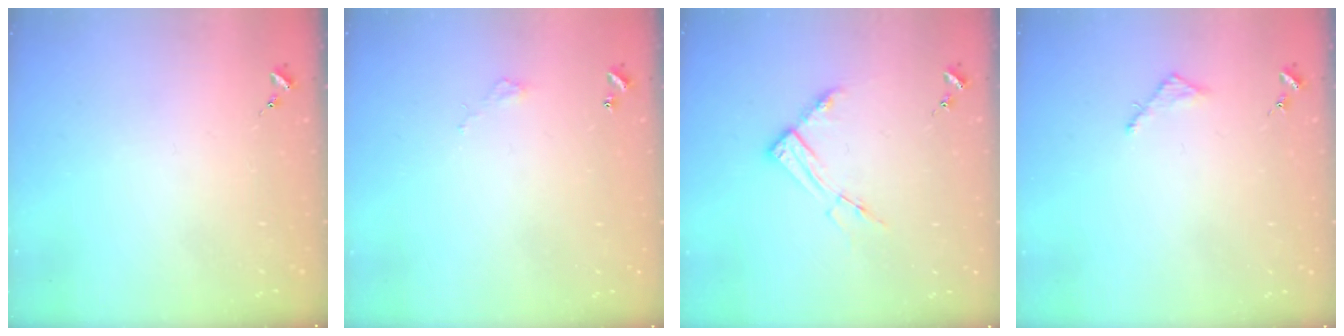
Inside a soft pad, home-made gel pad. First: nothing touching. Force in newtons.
{"total": 2.8, "press": 2.8, "slide": 0.2}
{"total": 8.6, "press": 8.5, "slide": 0.9}
{"total": 2.5, "press": 2.5, "slide": 0.2}